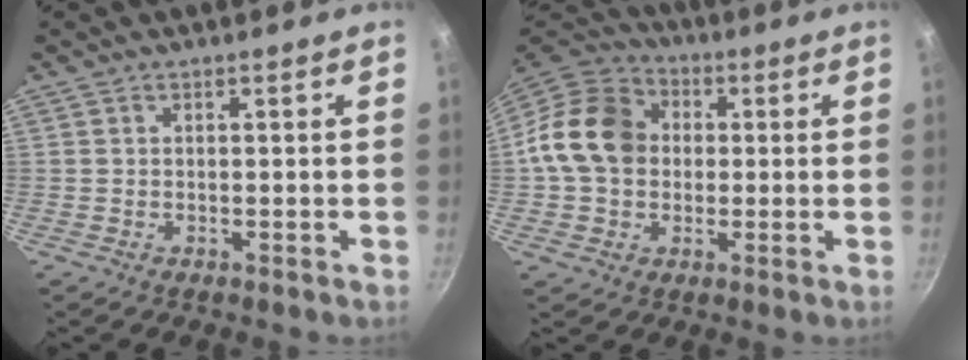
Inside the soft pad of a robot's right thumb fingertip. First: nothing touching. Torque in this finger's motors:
{"motor_torque": [1.19, 2.59, 0.92, -1.07, 0.17]}